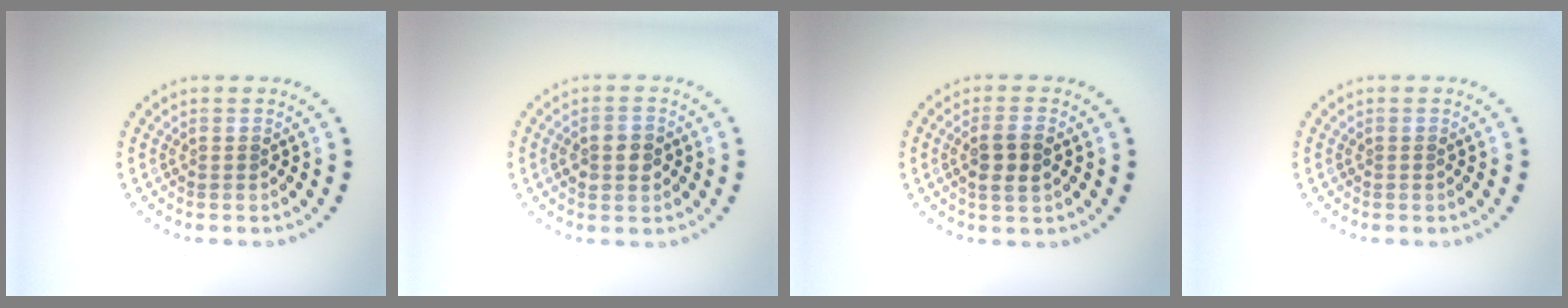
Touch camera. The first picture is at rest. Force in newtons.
{"total": 3.0, "press": 3.0, "slide": 0.2}
{"total": 2.7, "press": 2.6, "slide": 0.9}
{"total": 0.0}